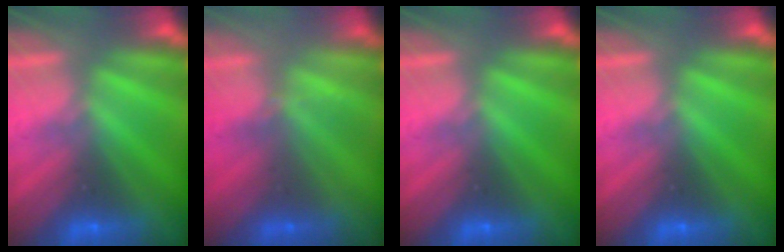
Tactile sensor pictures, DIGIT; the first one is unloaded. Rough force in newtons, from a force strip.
{"total": 2.3}
{"total": 0.0}
{"total": 0.0}